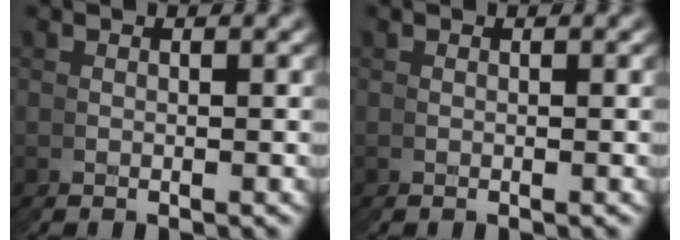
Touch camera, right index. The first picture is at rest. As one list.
[{"total": 0.0}]